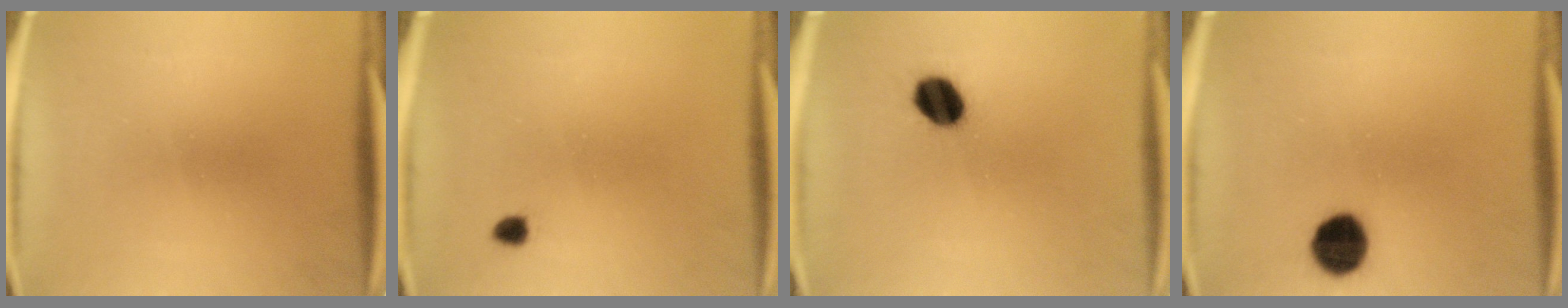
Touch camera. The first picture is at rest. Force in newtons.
{"total": 1.3}
{"total": 7.5}
{"total": 8.9}